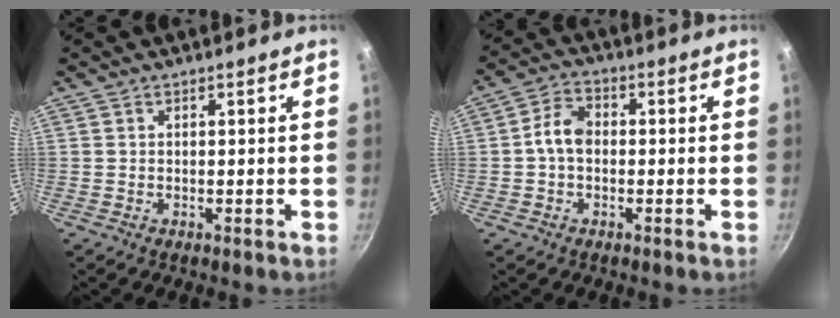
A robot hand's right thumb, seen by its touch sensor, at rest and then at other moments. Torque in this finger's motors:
{"motor_torque": [0.64, 1.42, 0.76, -0.36, 0.04]}